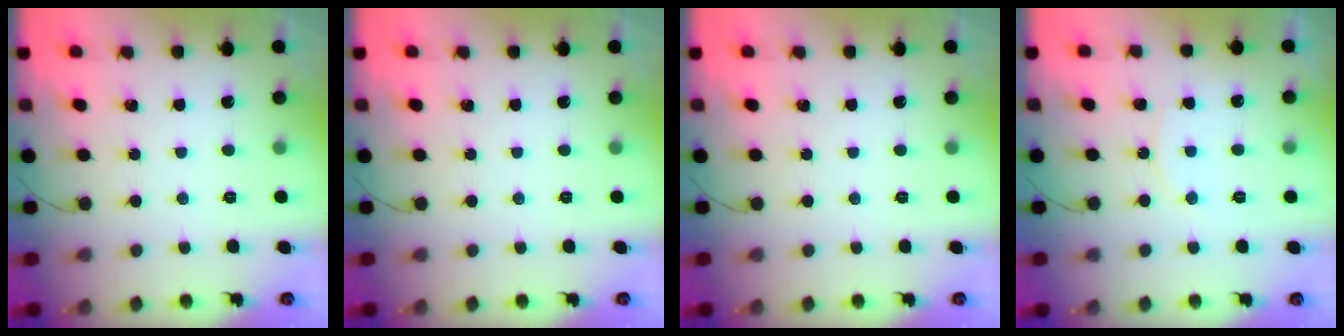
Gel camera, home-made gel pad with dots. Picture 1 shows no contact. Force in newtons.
{"total": 0.0}
{"total": 0.0}
{"total": 6.7, "press": 6.7, "slide": 0.4}